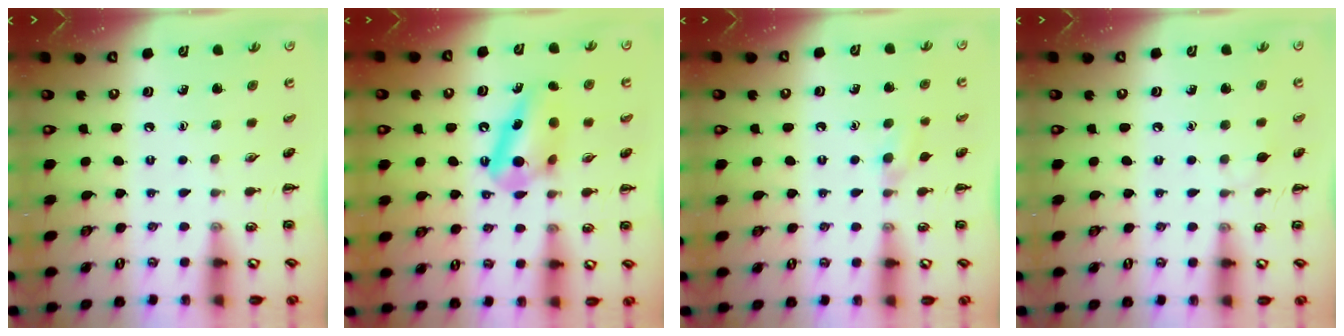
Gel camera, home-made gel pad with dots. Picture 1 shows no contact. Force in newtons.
{"total": 10.7, "press": 10.7, "slide": 0.4}
{"total": 4.7, "press": 4.4, "slide": 1.7}
{"total": 5.1, "press": 4.8, "slide": 1.6}